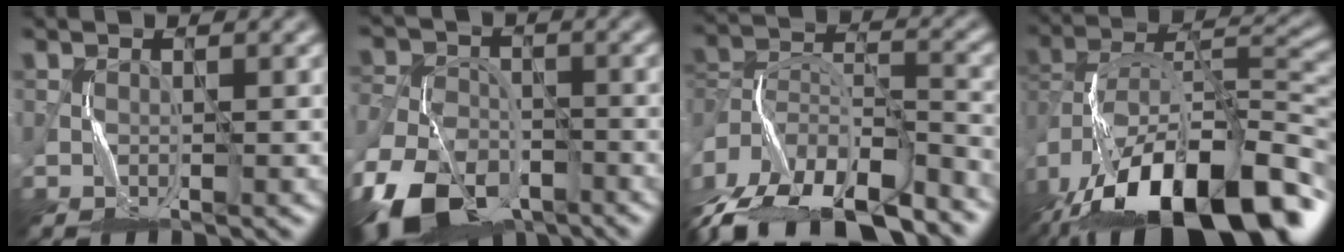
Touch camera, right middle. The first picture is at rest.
{"total": 11.0, "force": [-7.3, 6.1, 5.6], "torque": [-0.110, -0.032, -0.143]}
{"total": 14.9, "force": [-10.7, 6.6, 8.0], "torque": [-0.159, 0.003, -0.156]}
{"total": 17.3, "force": [-9.4, 8.1, 12.0], "torque": [-0.208, 0.003, -0.156]}